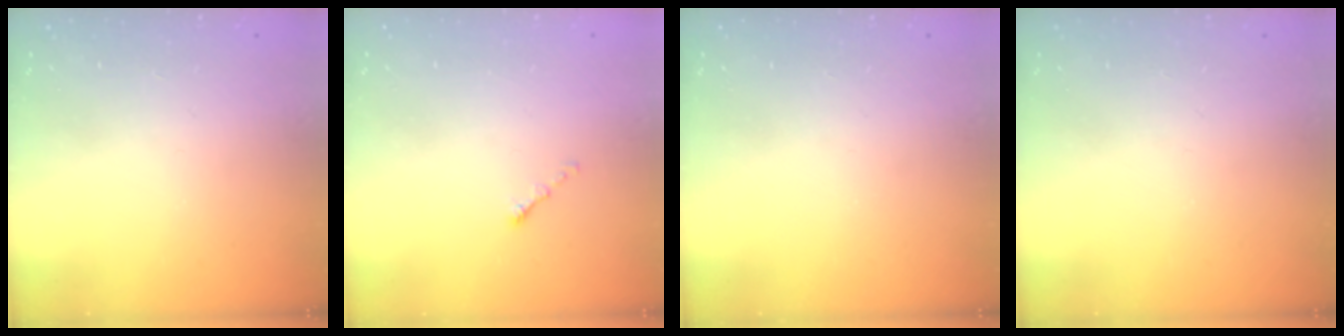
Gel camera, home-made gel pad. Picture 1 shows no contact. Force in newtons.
{"total": 0.0}
{"total": 0.0}
{"total": 0.0}